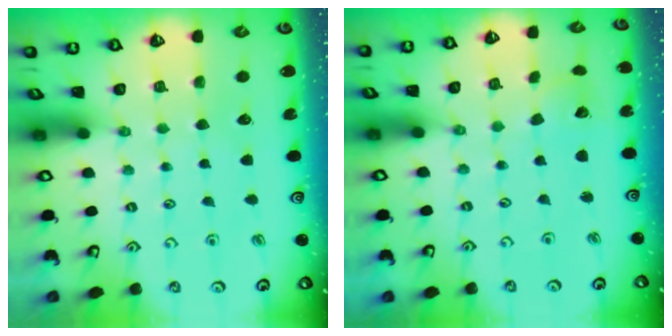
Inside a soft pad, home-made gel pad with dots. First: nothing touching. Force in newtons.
{"total": 2.3, "press": 2.3, "slide": 0.4}